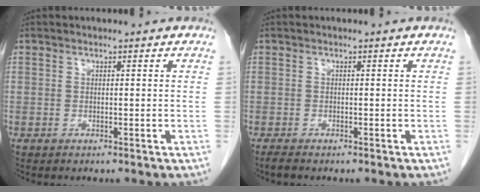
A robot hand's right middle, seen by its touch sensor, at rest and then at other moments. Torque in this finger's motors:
{"motor_torque": [0.05, -0.02, 0.00, 0.01]}